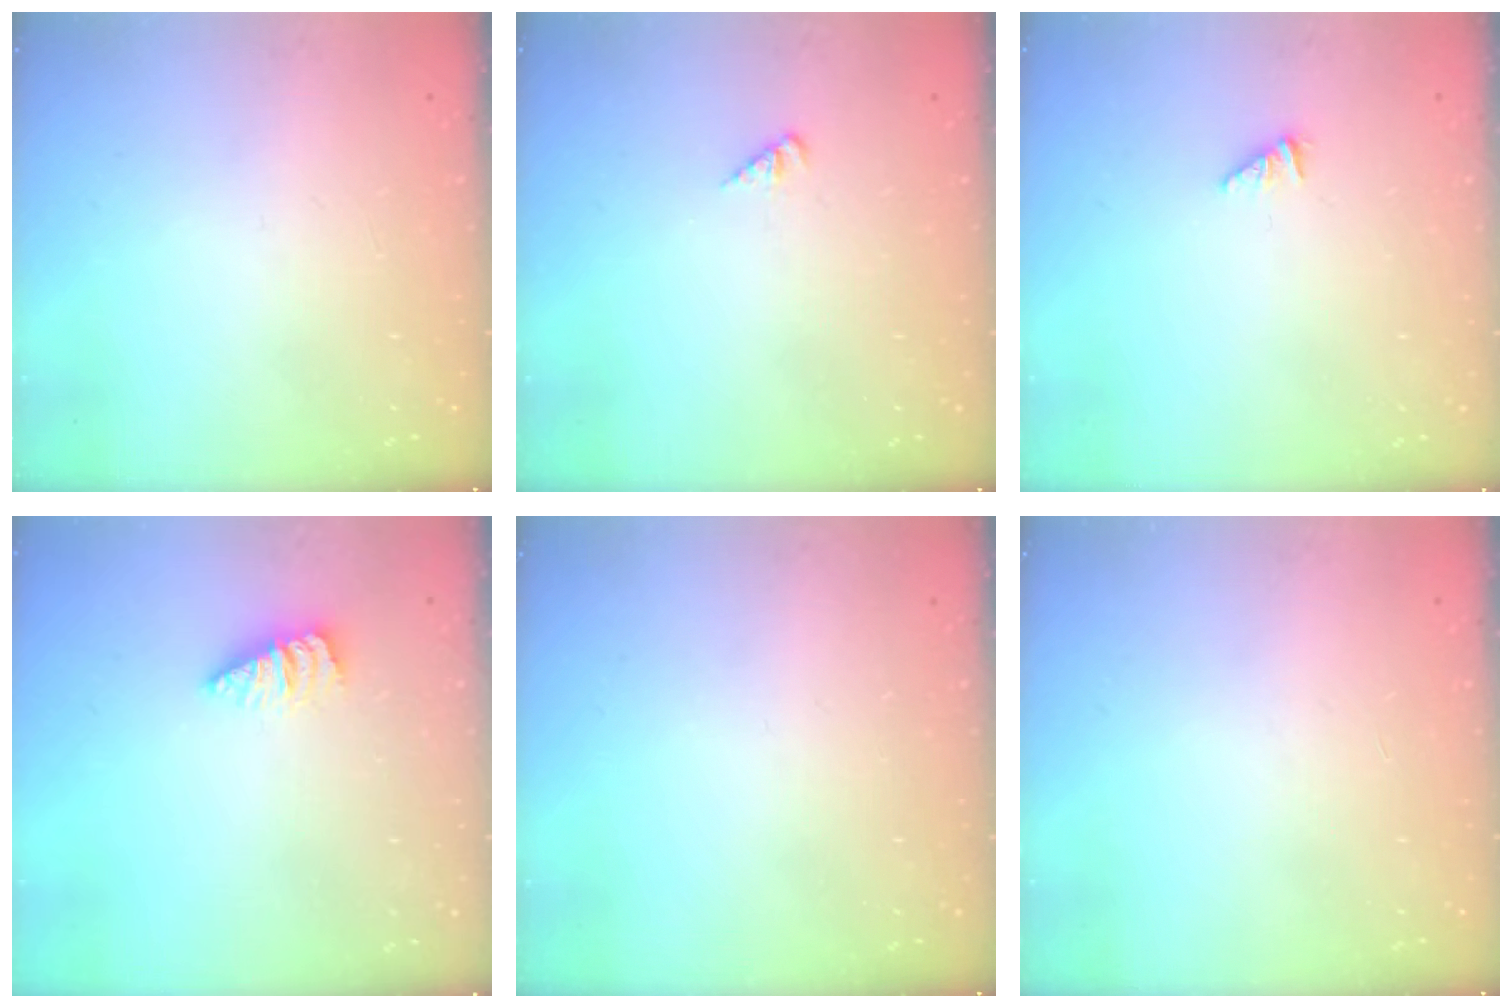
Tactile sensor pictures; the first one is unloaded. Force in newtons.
{"total": 1.8, "press": 1.8, "slide": 0.3}
{"total": 0.8, "press": 0.8, "slide": 0.2}
{"total": 2.7, "press": 2.7, "slide": 0.2}
{"total": 0.0}
{"total": 0.0}